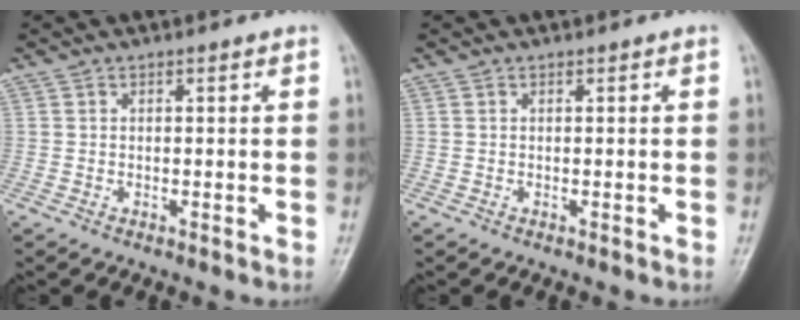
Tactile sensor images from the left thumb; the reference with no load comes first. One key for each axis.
{"total": 0.0}